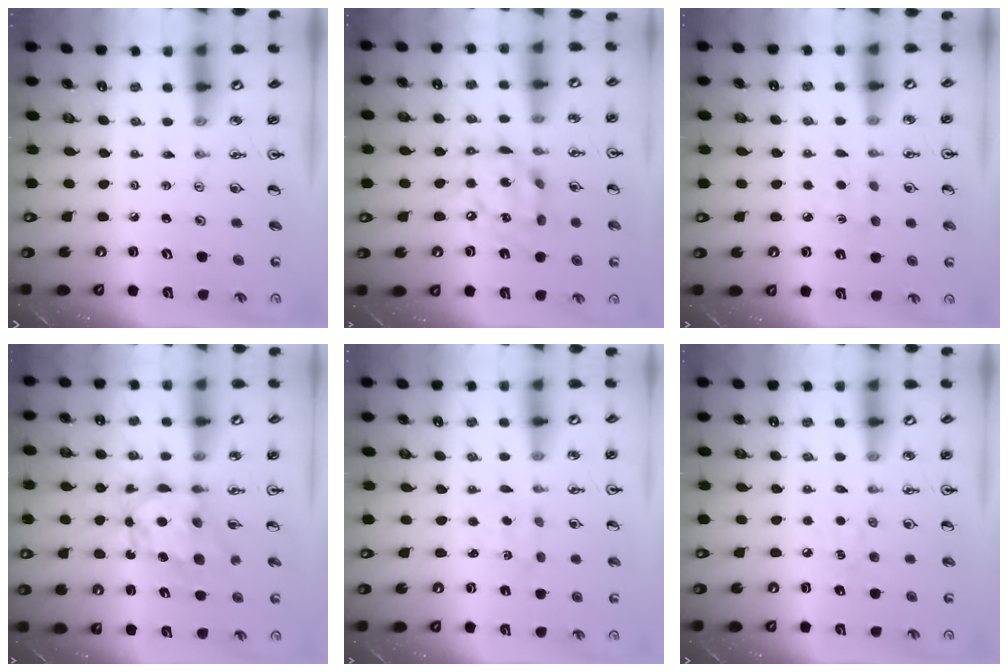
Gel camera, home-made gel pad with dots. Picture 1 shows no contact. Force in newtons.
{"total": 13.4, "press": 13.3, "slide": 1.5}
{"total": 4.2, "press": 4.1, "slide": 0.5}
{"total": 7.1, "press": 7.1, "slide": 0.9}
{"total": 2.0, "press": 2.0, "slide": 0.4}
{"total": 6.0, "press": 6.0, "slide": 0.8}